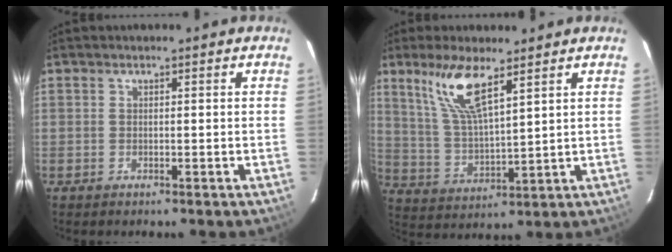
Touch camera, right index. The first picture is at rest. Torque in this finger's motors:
{"motor_torque": [0.98, 0.97, 0.34, 0.09]}